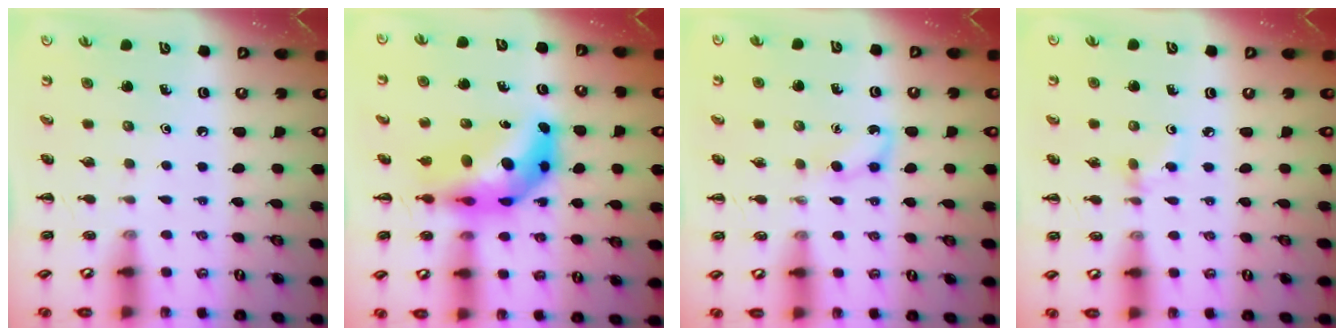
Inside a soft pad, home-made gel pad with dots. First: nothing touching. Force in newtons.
{"total": 10.5, "press": 10.0, "slide": 3.2}
{"total": 3.5, "press": 3.3, "slide": 1.2}
{"total": 3.0, "press": 2.8, "slide": 1.2}